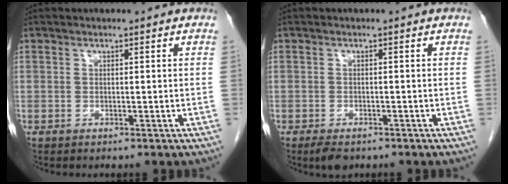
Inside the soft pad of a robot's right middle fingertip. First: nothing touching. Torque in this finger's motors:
{"motor_torque": [0.34, -0.08, 0.00, 0.01]}